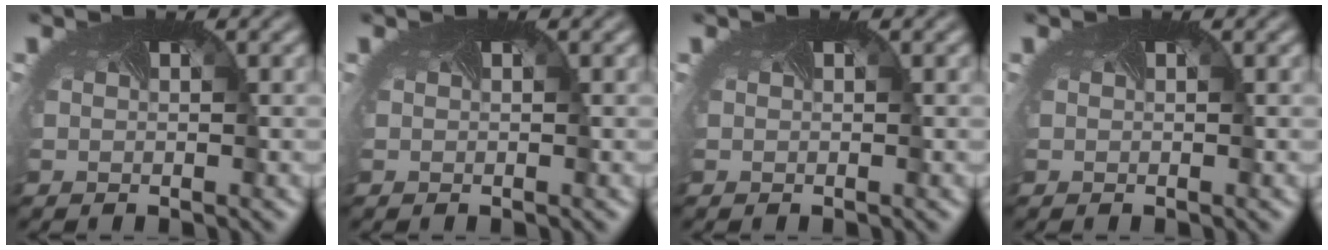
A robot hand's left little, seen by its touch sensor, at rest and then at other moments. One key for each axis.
{"total": 0.0}
{"total": 0.0}
{"total": 0.0}